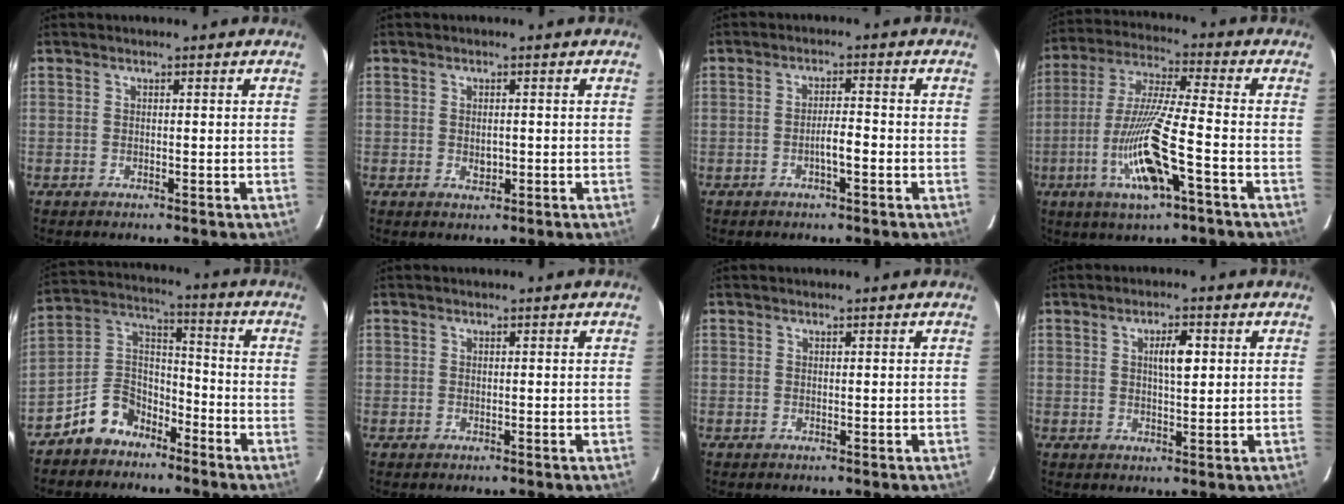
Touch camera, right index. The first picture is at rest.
{"total": 1.6, "force": [-0.2, 0.9, 1.3], "torque": [-0.024, -0.001, 0.000]}
{"total": 3.2, "force": [-1.2, 0.4, 2.9], "torque": [-0.046, 0.004, -0.021]}
{"total": 14.0, "force": [-4.9, 0.8, 13.0], "torque": [-0.266, -0.012, -0.092]}
{"total": 8.9, "force": [-6.4, 5.6, 2.6], "torque": [-0.058, 0.033, -0.123]}
{"total": 0.0}
{"total": 0.0}
{"total": 4.0, "force": [1.1, 1.0, 3.7], "torque": [-0.064, 0.005, 0.018]}